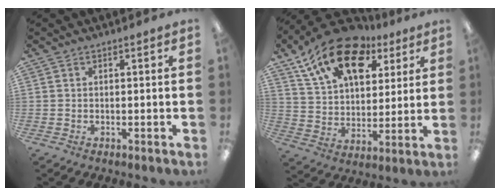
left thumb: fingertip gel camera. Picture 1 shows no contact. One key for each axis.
{"total": 18.0, "fx": 10.9, "fy": 10.2, "fz": 10.1, "tx": -0.176, "ty": -0.048, "tz": 0.196}